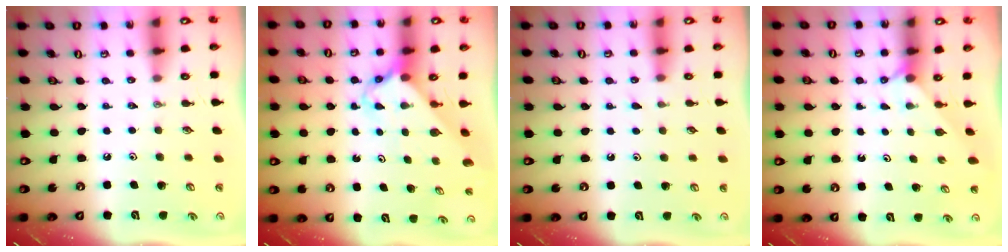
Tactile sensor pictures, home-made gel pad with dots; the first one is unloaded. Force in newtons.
{"total": 2.4, "press": 2.4, "slide": 0.2}
{"total": 2.8, "press": 2.7, "slide": 0.3}
{"total": 2.2, "press": 2.2, "slide": 0.2}